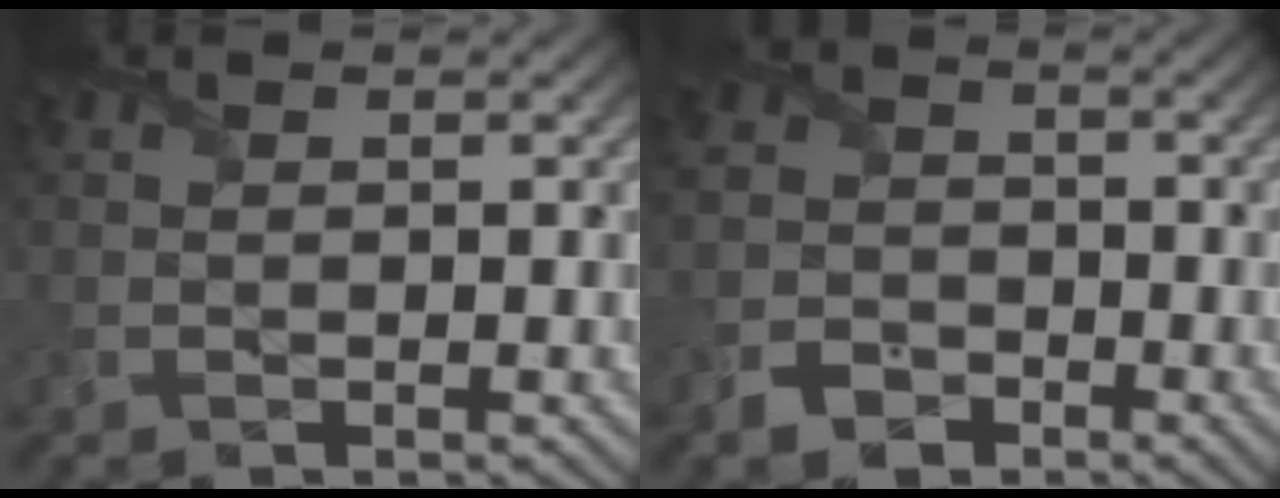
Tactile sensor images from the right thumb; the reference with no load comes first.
{"total": 3.9, "force": [-2.6, 2.7, 1.1], "torque": [-0.031, -0.002, -0.062]}